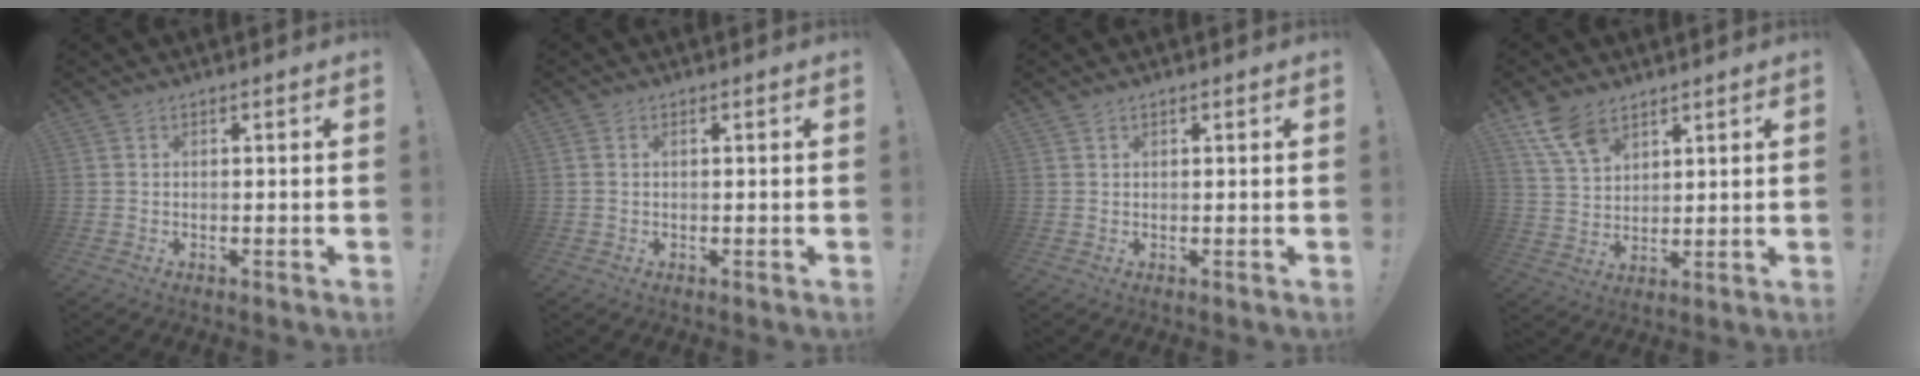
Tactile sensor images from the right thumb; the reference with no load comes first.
{"total": 0.9, "force": [0.5, 0.5, 0.6], "torque": [-0.018, 0.003, 0.011]}
{"total": 0.8, "force": [0.7, 0.3, 0.1], "torque": [0.006, -0.004, 0.012]}
{"total": 10.0, "force": [6.6, 5.6, 4.9], "torque": [-0.094, -0.029, 0.130]}